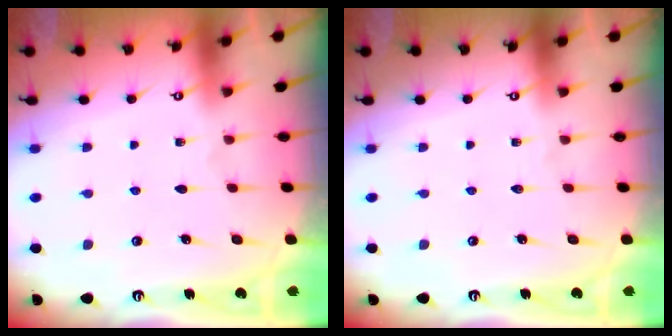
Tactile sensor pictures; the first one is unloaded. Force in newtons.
{"total": 0.0}